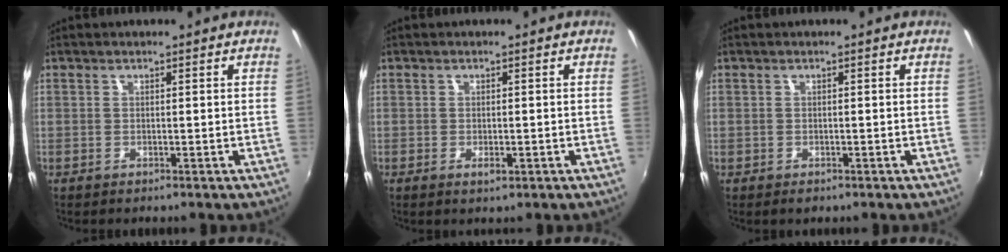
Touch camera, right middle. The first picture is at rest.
{"total": 1.6, "force": [-0.6, 0.7, 1.3], "torque": [-0.022, -0.002, -0.009]}
{"total": 1.1, "force": [-0.7, 0.7, 0.4], "torque": [-0.010, -0.006, -0.011]}